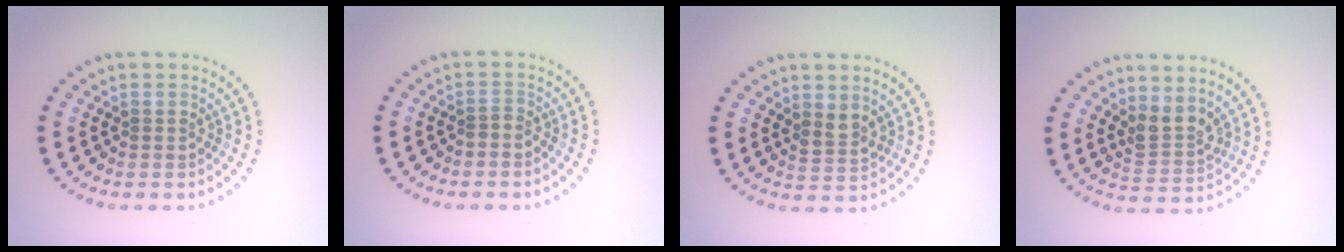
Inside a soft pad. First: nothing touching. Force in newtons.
{"total": 0.5, "press": 0.3, "slide": 0.4}
{"total": 1.6, "press": 1.3, "slide": 1.0}
{"total": 2.6, "press": 2.0, "slide": 1.7}